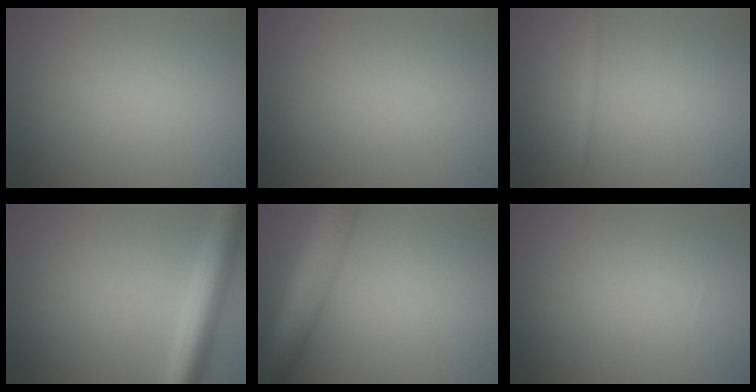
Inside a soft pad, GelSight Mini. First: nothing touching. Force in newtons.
{"total": 0.0}
{"total": 0.7, "press": 0.7, "slide": 0.1}
{"total": 5.2, "press": 5.2, "slide": 0.2}
{"total": 8.8, "press": 8.8, "slide": 0.4}
{"total": 0.0}